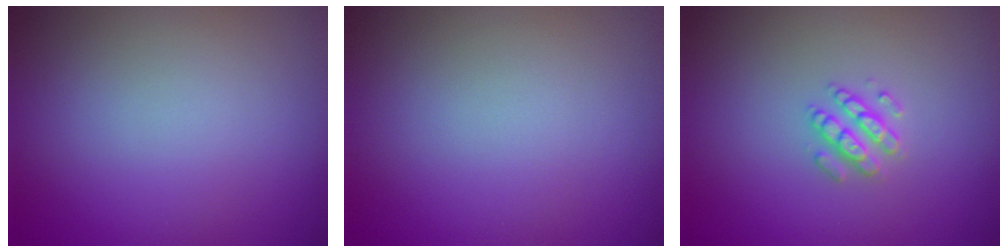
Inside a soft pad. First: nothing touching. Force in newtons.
{"total": 0.0}
{"total": 2.5, "press": 2.4, "slide": 0.5}